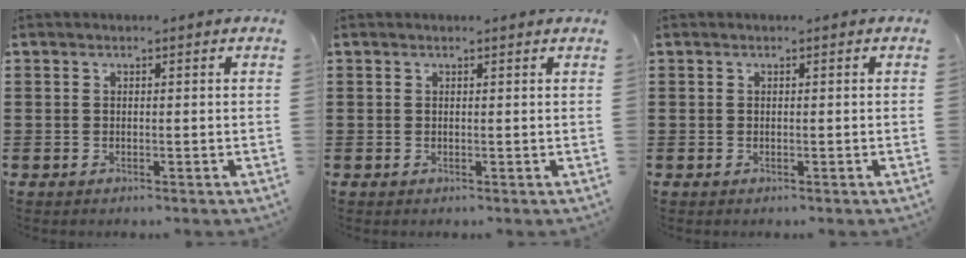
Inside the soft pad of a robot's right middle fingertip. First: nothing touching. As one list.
[{"total": 0.0}, {"total": 0.0}]